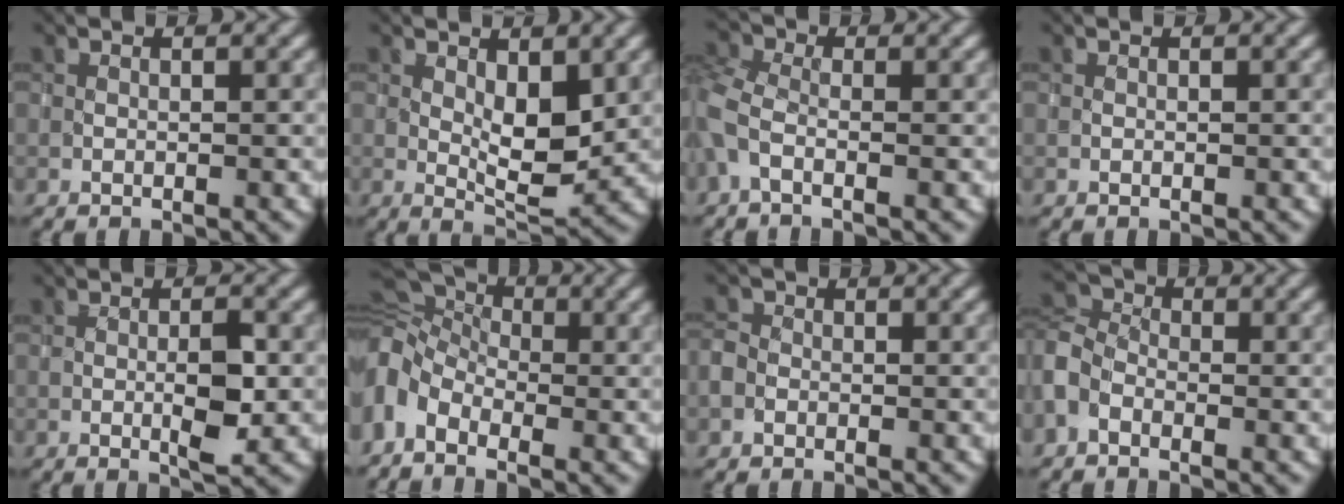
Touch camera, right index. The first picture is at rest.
{"total": 4.8, "force": [0.8, 2.3, 4.1], "torque": [-0.070, -0.010, 0.020]}
{"total": 3.2, "force": [-0.9, 1.9, 2.5], "torque": [-0.070, 0.004, -0.034]}
{"total": 0.0}
{"total": 3.1, "force": [-0.5, 1.0, 2.9], "torque": [-0.053, -0.005, -0.007]}
{"total": 7.7, "force": [-1.3, 5.6, 5.1], "torque": [-0.101, 0.009, -0.028]}
{"total": 1.9, "force": [-0.6, 1.6, 0.8], "torque": [-0.003, 0.006, -0.018]}
{"total": 3.7, "force": [-1.6, 2.6, 2.2], "torque": [-0.050, 0.008, -0.051]}